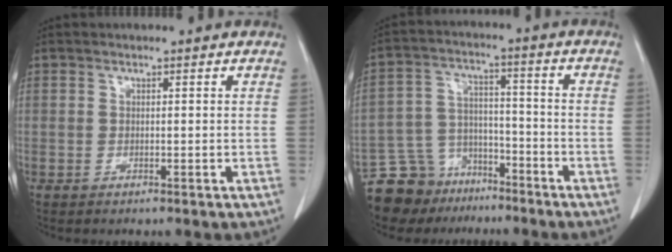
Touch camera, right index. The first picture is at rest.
{"total": 10.7, "force": [-8.4, 6.6, 1.3], "torque": [-0.036, 0.042, -0.139]}